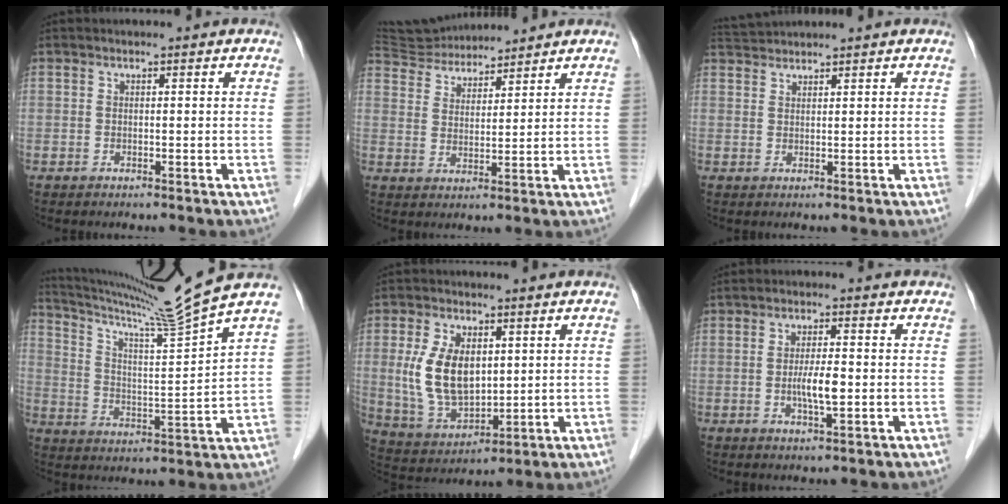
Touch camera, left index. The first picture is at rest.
{"total": 8.8, "force": [8.6, 1.4, 1.1], "torque": [-0.028, 0.027, 0.159]}
{"total": 3.1, "force": [3.1, -0.3, 0.1], "torque": [-0.010, 0.022, 0.065]}
{"total": 14.6, "force": [12.8, -4.0, 5.9], "torque": [-0.108, -0.040, 0.211]}
{"total": 9.9, "force": [1.8, 5.6, 7.9], "torque": [-0.173, 0.001, 0.050]}
{"total": 4.1, "force": [-0.6, 0.4, 4.0], "torque": [-0.076, -0.004, -0.010]}